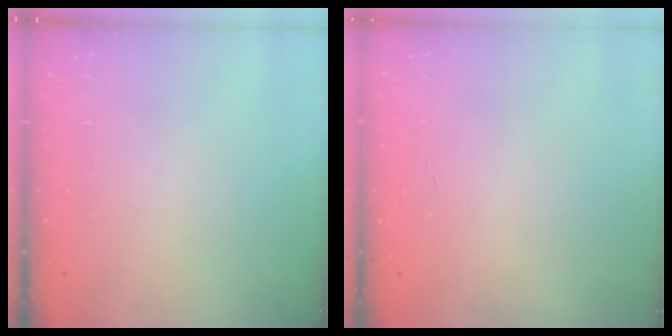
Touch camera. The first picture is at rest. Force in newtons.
{"total": 0.0}